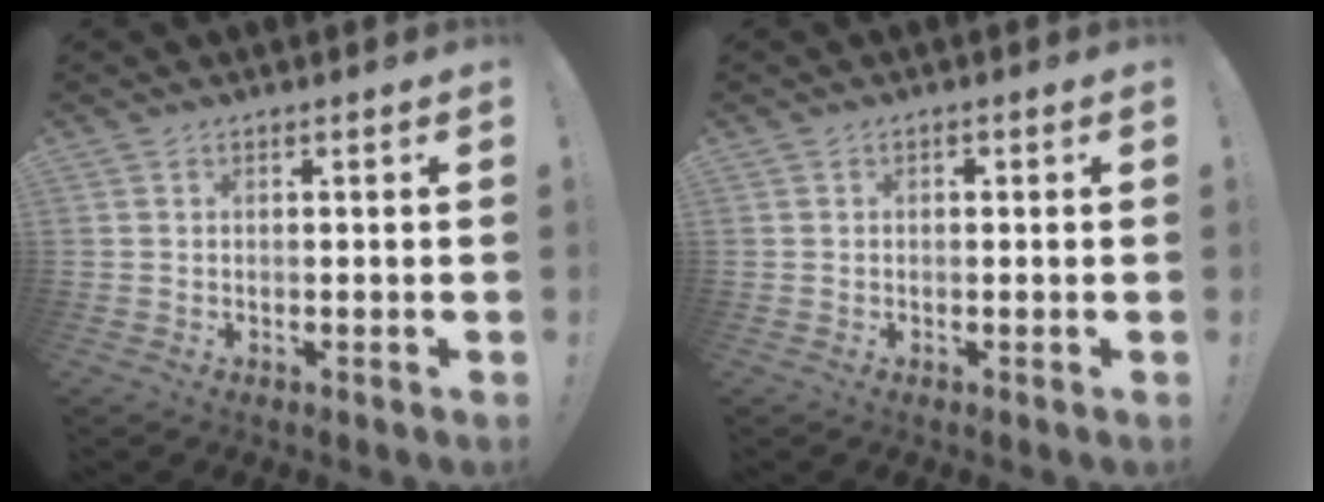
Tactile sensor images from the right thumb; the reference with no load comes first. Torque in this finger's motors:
{"motor_torque": [-0.05, 0.11, -0.08, -0.10, 0.00]}